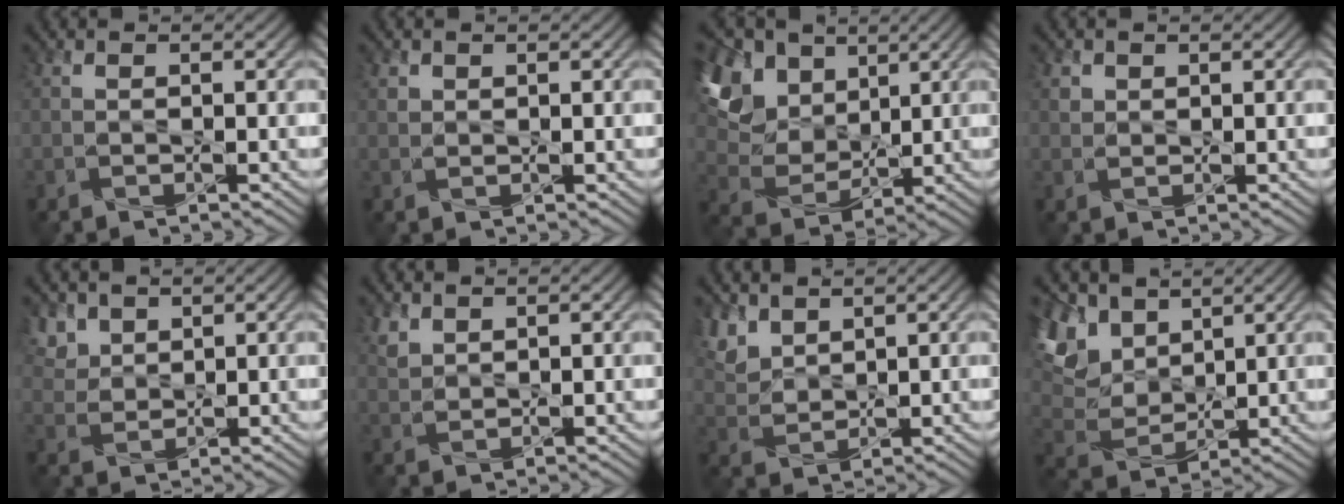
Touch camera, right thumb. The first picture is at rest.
{"total": 1.0, "force": [0.6, 0.8, 0.2], "torque": [-0.005, -0.003, 0.013]}
{"total": 14.1, "force": [6.2, 9.7, 8.2], "torque": [-0.248, 0.037, 0.113]}
{"total": 1.3, "force": [0.7, 1.1, 0.2], "torque": [-0.008, -0.003, 0.014]}
{"total": 4.3, "force": [2.6, 2.8, 1.8], "torque": [-0.059, -0.004, 0.060]}
{"total": 2.1, "force": [1.6, 1.1, 0.8], "torque": [-0.025, -0.001, 0.038]}
{"total": 5.0, "force": [3.4, 2.9, 2.4], "torque": [-0.074, -0.001, 0.074]}
{"total": 11.8, "force": [6.3, 7.3, 6.9], "torque": [-0.211, 0.020, 0.122]}